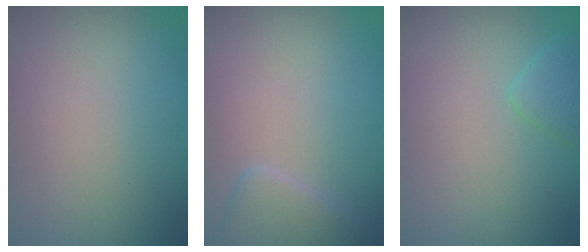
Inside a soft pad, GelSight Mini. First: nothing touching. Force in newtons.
{"total": 2.9, "press": 2.9, "slide": 0.3}
{"total": 2.0, "press": 2.0, "slide": 0.1}